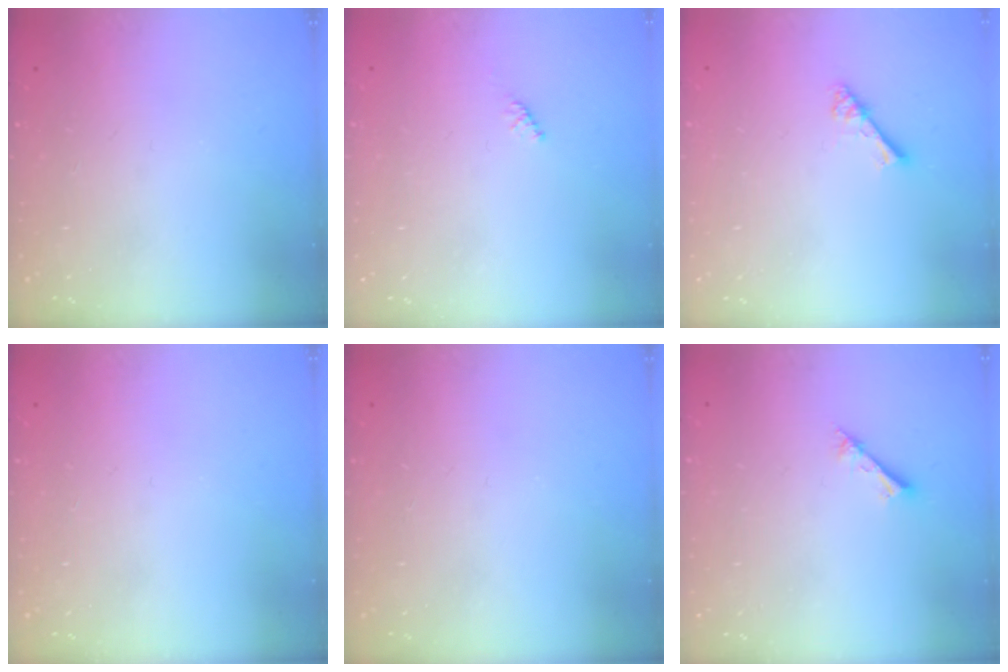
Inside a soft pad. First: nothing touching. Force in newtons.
{"total": 1.6, "press": 1.5, "slide": 0.4}
{"total": 3.6, "press": 3.6, "slide": 0.3}
{"total": 0.0}
{"total": 0.0}
{"total": 1.2, "press": 1.2, "slide": 0.1}